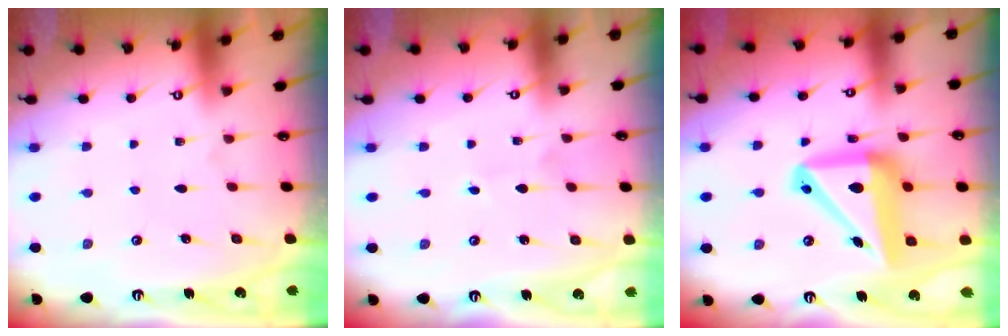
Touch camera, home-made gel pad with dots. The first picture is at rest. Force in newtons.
{"total": 2.0, "press": 2.0, "slide": 0.1}
{"total": 16.7, "press": 16.6, "slide": 2.3}